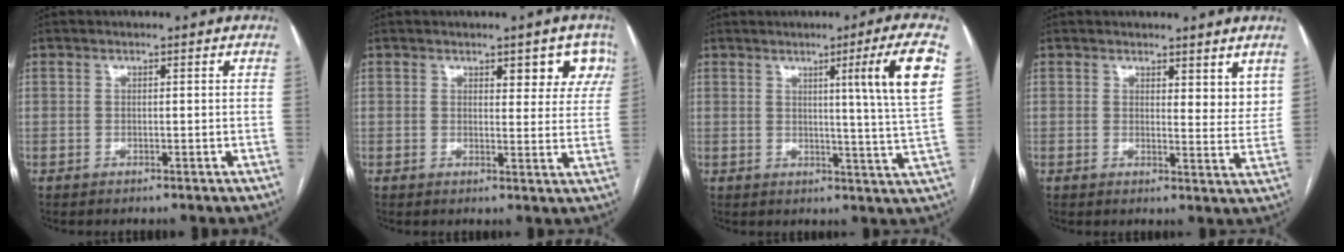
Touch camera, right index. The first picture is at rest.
{"total": 5.6, "force": [3.1, 2.4, 4.0], "torque": [-0.026, 0.004, 0.033]}
{"total": 10.6, "force": [3.8, -2.7, 9.5], "torque": [-0.126, -0.012, 0.053]}
{"total": 4.4, "force": [3.2, 1.6, 2.4], "torque": [-0.022, -0.018, 0.042]}